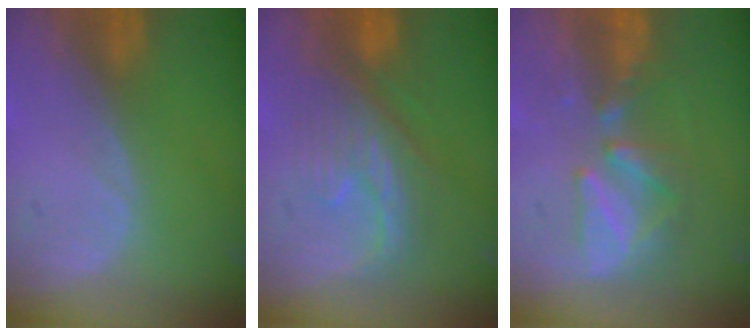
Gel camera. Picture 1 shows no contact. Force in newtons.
{"total": 7.9, "press": 7.9, "slide": 1.0}
{"total": 7.7, "press": 7.3, "slide": 2.5}